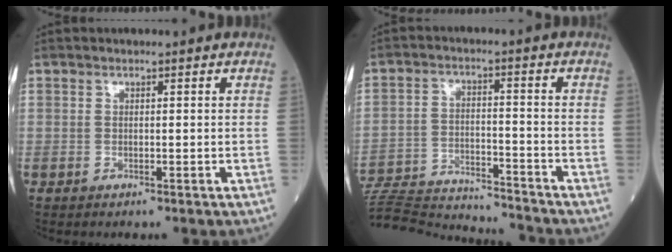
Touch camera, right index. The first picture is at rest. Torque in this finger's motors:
{"motor_torque": [-1.12, -0.24, -1.05, -0.21]}